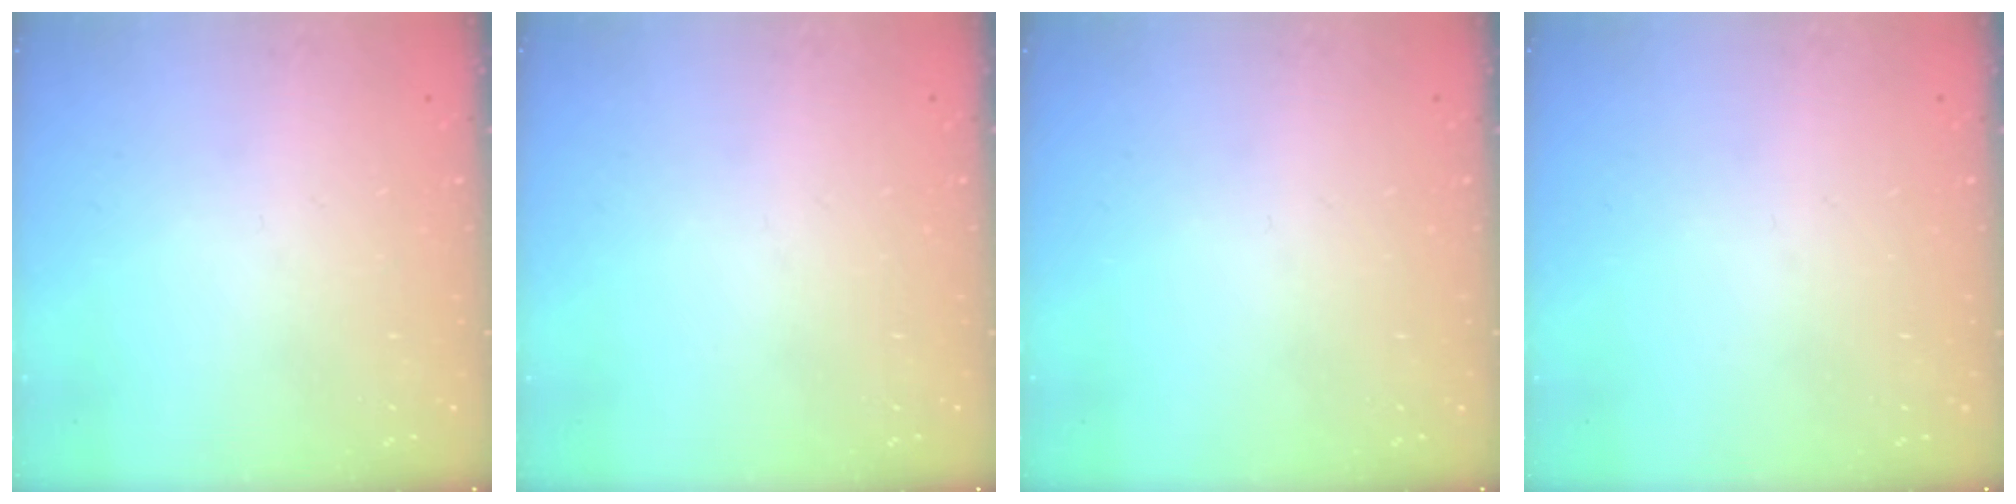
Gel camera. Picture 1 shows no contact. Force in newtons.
{"total": 0.0}
{"total": 0.0}
{"total": 0.0}